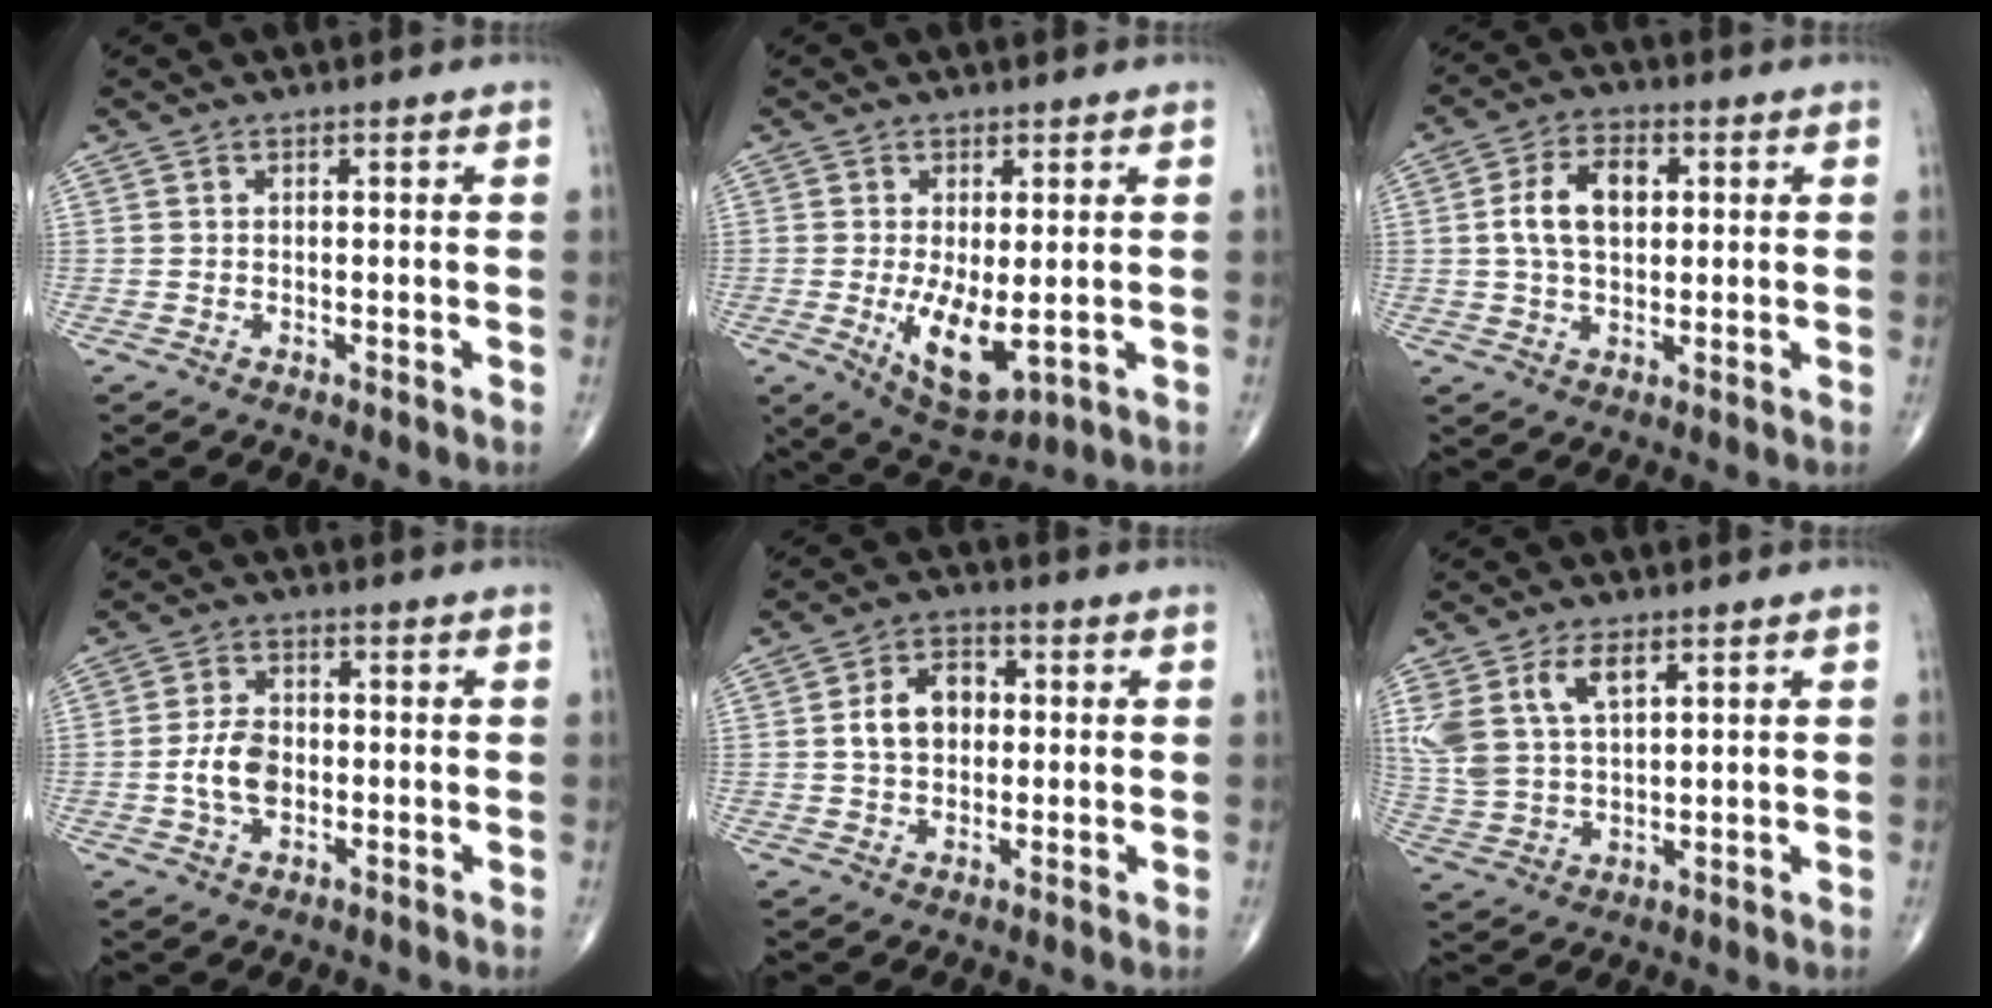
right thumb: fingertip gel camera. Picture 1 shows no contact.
{"total": 8.7, "force": [-1.2, 3.6, 7.8], "torque": [-0.130, -0.025, -0.008]}
{"total": 8.6, "force": [1.4, 5.3, 6.7], "torque": [-0.111, 0.011, 0.023]}
{"total": 6.4, "force": [-1.0, 4.2, 4.7], "torque": [-0.084, 0.008, -0.023]}
{"total": 7.7, "force": [0.6, 5.5, 5.3], "torque": [-0.074, 0.017, 0.005]}
{"total": 9.9, "force": [4.6, 5.2, 7.1], "torque": [-0.151, -0.006, 0.100]}